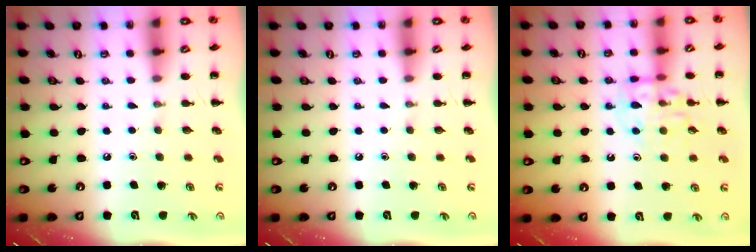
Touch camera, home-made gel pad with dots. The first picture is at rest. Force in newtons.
{"total": 0.0}
{"total": 12.4, "press": 12.3, "slide": 1.3}